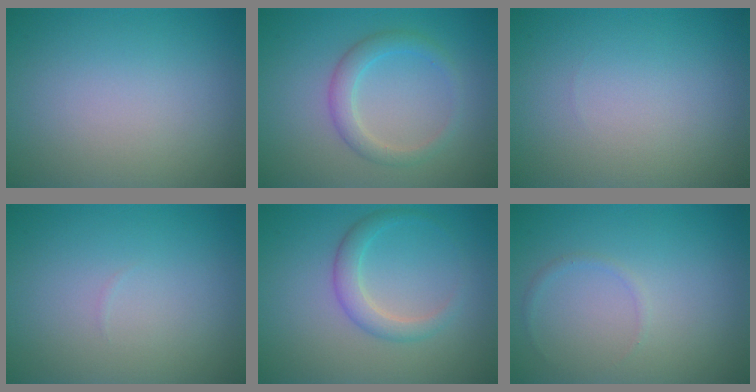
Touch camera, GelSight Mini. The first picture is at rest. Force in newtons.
{"total": 2.4, "press": 2.4, "slide": 0.1}
{"total": 0.0}
{"total": 0.0}
{"total": 2.4, "press": 2.4, "slide": 0.1}
{"total": 0.6, "press": 0.6, "slide": 0.0}